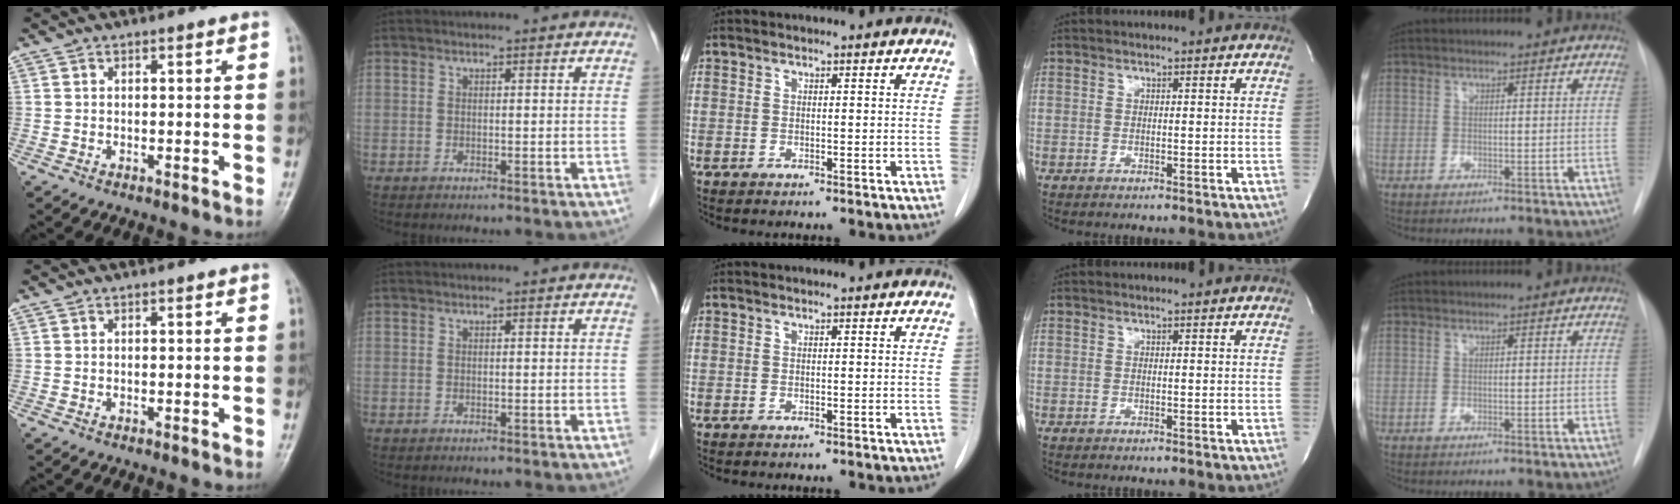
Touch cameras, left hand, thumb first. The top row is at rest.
{}